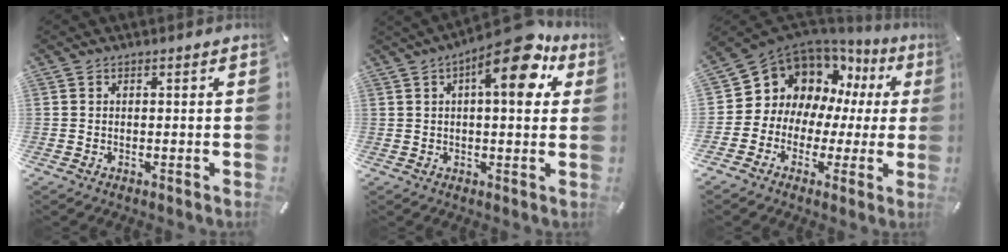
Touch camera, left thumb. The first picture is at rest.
{"total": 15.2, "force": [6.9, 5.6, 12.4], "torque": [-0.171, -0.032, 0.104]}
{"total": 10.4, "force": [4.2, 9.2, 2.4], "torque": [-0.056, -0.051, 0.087]}